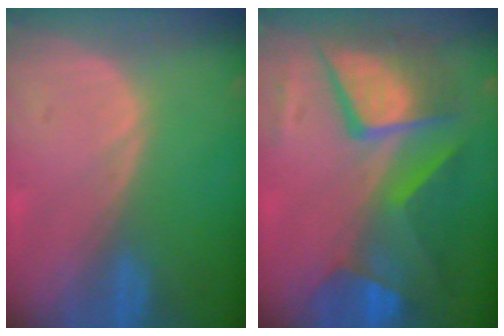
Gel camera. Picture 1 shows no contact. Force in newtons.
{"total": 11.3, "press": 11.3, "slide": 1.2}